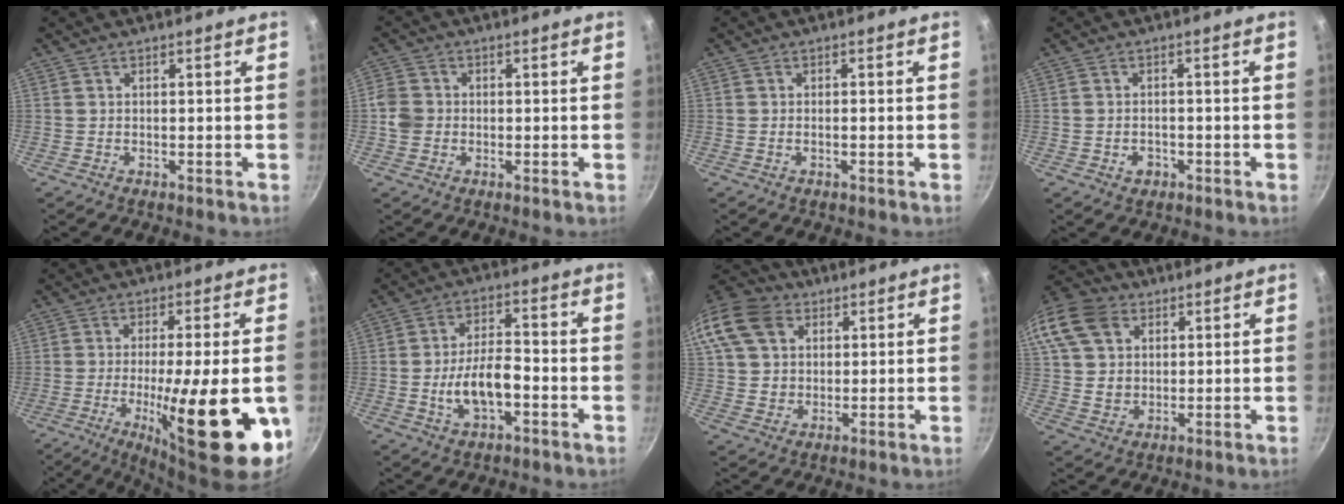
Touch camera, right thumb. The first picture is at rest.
{"total": 4.2, "force": [-0.6, 3.7, 1.8], "torque": [-0.024, 0.011, -0.018]}
{"total": 0.8, "force": [-0.3, 0.4, 0.7], "torque": [-0.016, 0.004, -0.008]}
{"total": 2.5, "force": [-1.1, 1.9, 1.2], "torque": [-0.012, 0.011, -0.013]}
{"total": 21.5, "force": [-5.9, 5.2, 20.0], "torque": [-0.281, -0.009, -0.079]}
{"total": 9.5, "force": [-2.8, 4.5, 7.8], "torque": [-0.127, 0.029, -0.051]}
{"total": 14.9, "force": [5.2, 11.8, 7.6], "torque": [-0.139, 0.009, 0.089]}
{"total": 18.4, "force": [6.9, 14.2, 9.4], "torque": [-0.200, 0.015, 0.126]}